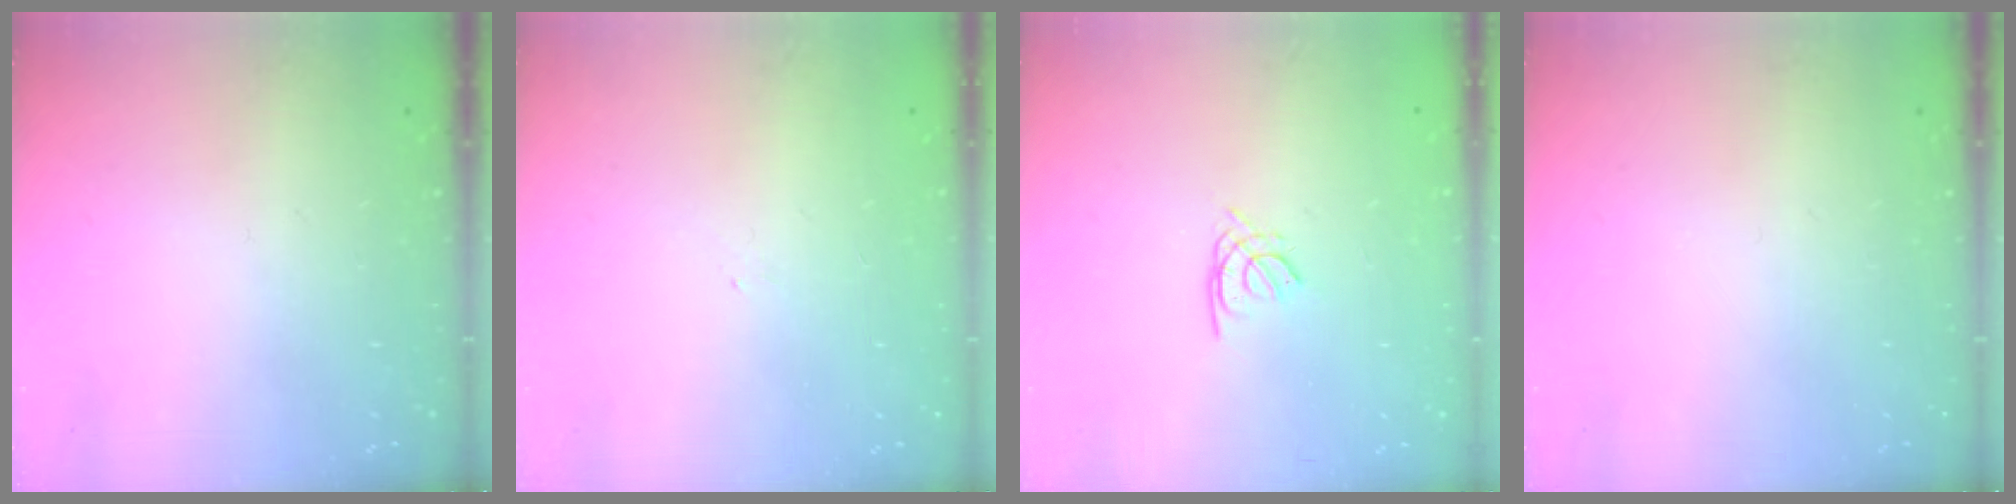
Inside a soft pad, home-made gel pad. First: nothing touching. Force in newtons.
{"total": 1.3, "press": 1.2, "slide": 0.5}
{"total": 1.4, "press": 1.4, "slide": 0.4}
{"total": 0.0}